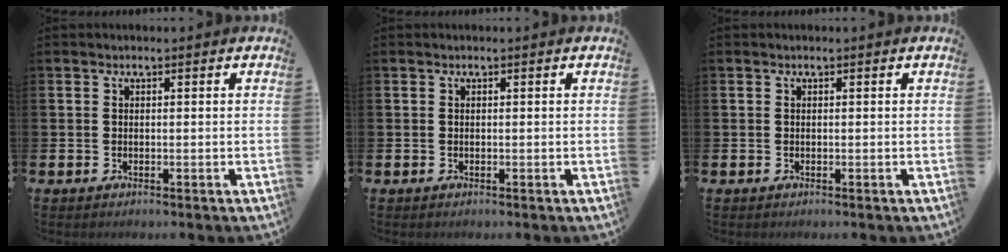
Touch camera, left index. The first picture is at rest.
{"total": 0.0}
{"total": 0.0}